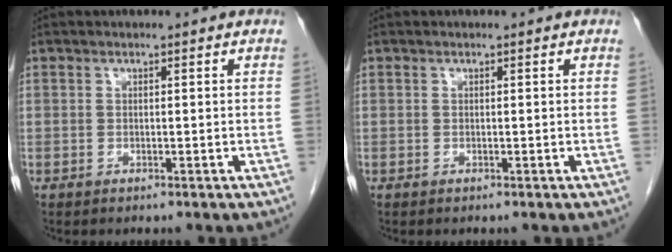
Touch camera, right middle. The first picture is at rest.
{"total": 0.0}